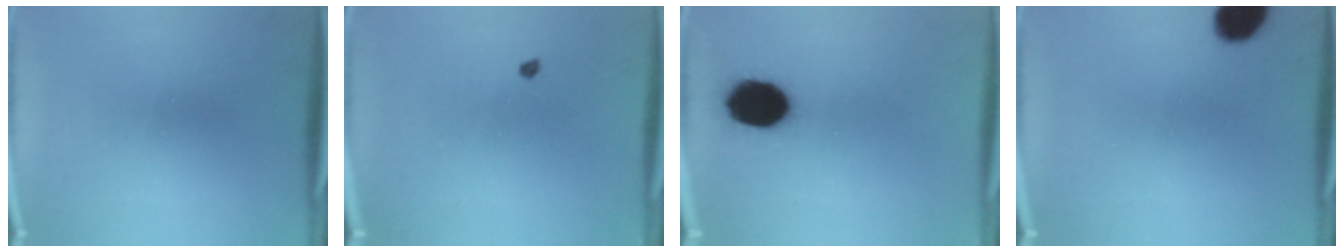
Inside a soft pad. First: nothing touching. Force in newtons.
{"total": 0.6}
{"total": 12.7}
{"total": 7.7}